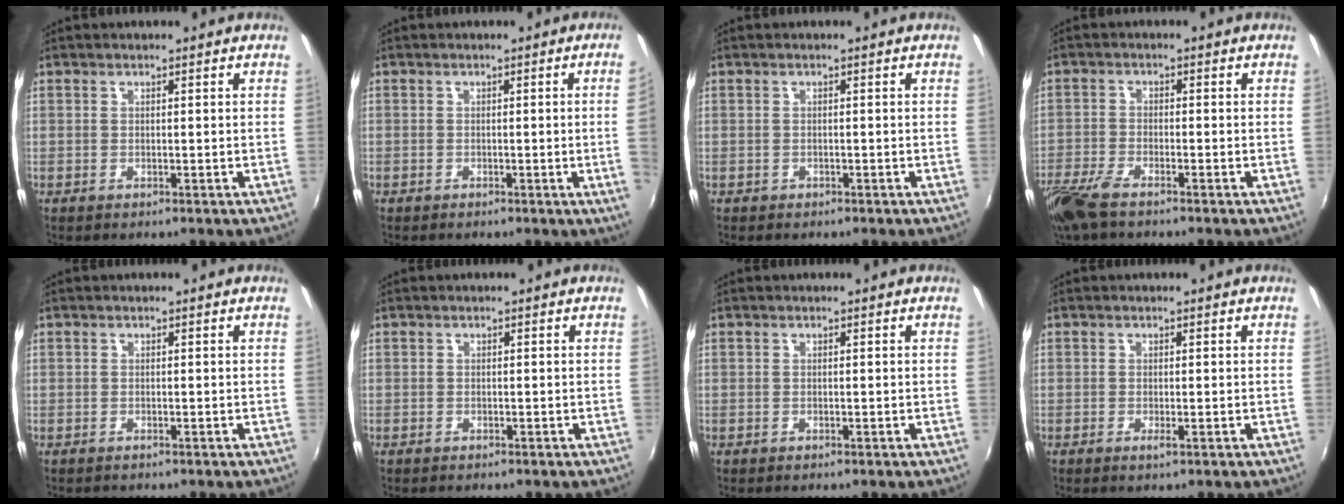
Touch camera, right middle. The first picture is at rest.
{"total": 2.9, "force": [-0.2, -1.7, 2.4], "torque": [-0.037, -0.013, 0.004]}
{"total": 0.8, "force": [-0.6, 0.6, 0.0], "torque": [-0.004, -0.001, -0.007]}
{"total": 7.4, "force": [-5.6, 2.0, 4.4], "torque": [-0.118, -0.024, -0.114]}
{"total": 0.8, "force": [-0.6, 0.5, -0.1], "torque": [-0.001, -0.001, -0.010]}
{"total": 0.0}
{"total": 0.0}
{"total": 0.7, "force": [-0.3, -0.1, 0.6], "torque": [-0.013, -0.003, -0.006]}